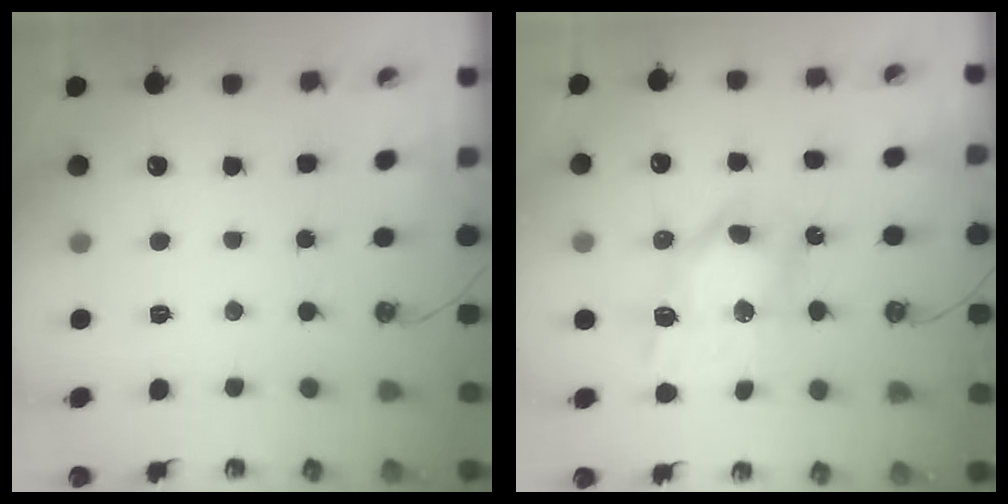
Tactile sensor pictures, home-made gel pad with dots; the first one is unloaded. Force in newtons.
{"total": 11.2, "press": 11.1, "slide": 0.6}